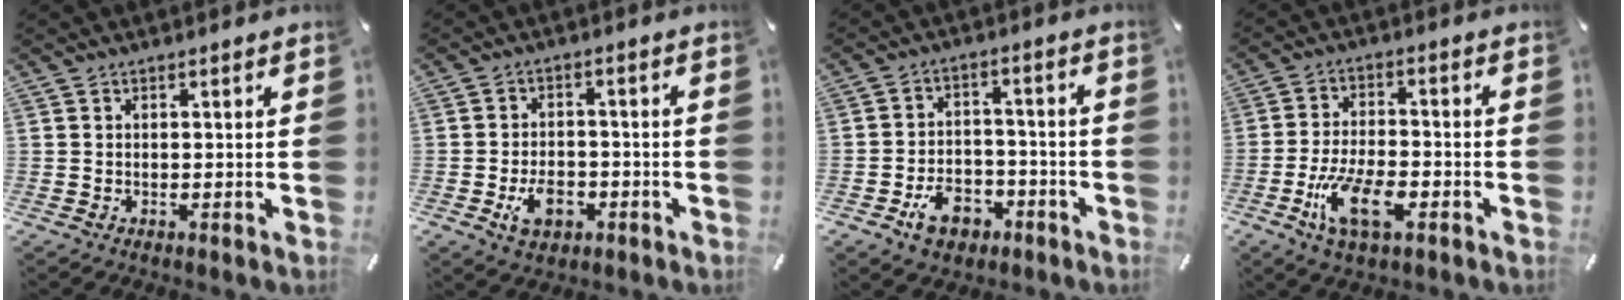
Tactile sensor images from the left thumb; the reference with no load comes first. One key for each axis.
{"total": 7.6, "fx": -2.7, "fy": 5.3, "fz": 4.8, "tx": -0.084, "ty": 0.005, "tz": -0.050}
{"total": 8.9, "fx": -4.3, "fy": 6.5, "fz": 4.1, "tx": -0.065, "ty": 0.036, "tz": -0.074}
{"total": 11.5, "fx": -5.0, "fy": 5.5, "fz": 8.8, "tx": -0.191, "ty": 0.007, "tz": -0.092}